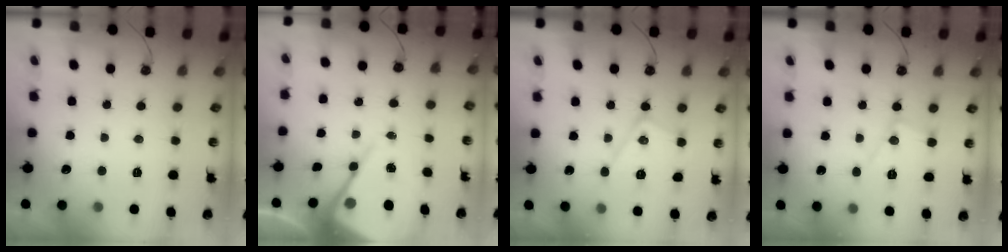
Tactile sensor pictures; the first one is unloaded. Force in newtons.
{"total": 10.3, "press": 10.3, "slide": 0.9}
{"total": 11.6, "press": 11.6, "slide": 0.3}
{"total": 8.5, "press": 8.5, "slide": 0.6}